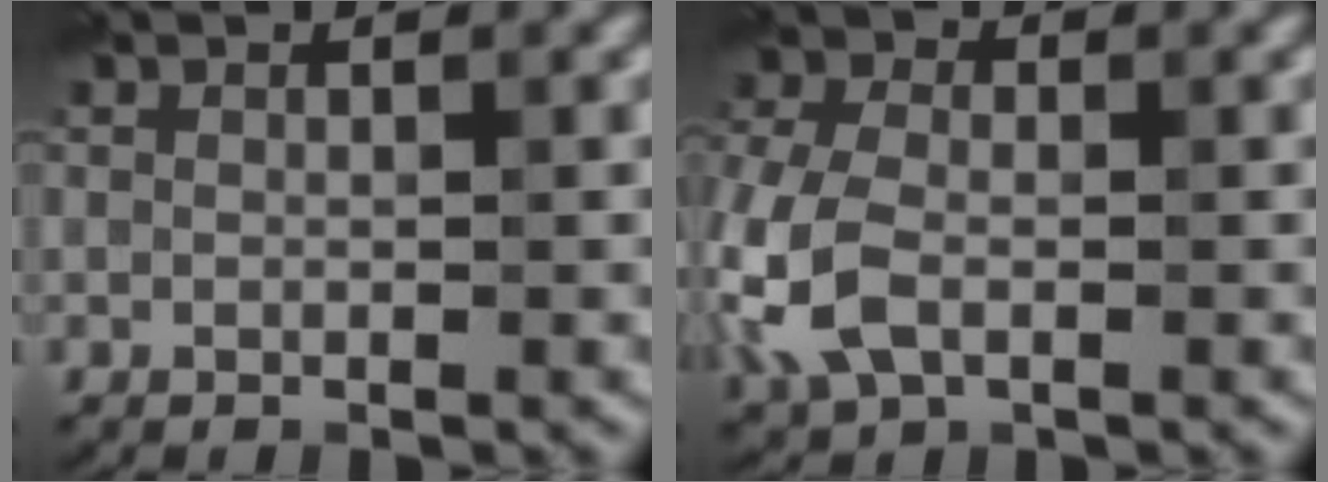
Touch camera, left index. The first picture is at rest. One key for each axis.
{"total": 5.8, "fx": -1.7, "fy": 3.8, "fz": 4.0, "tx": -0.112, "ty": -0.002, "tz": -0.045}